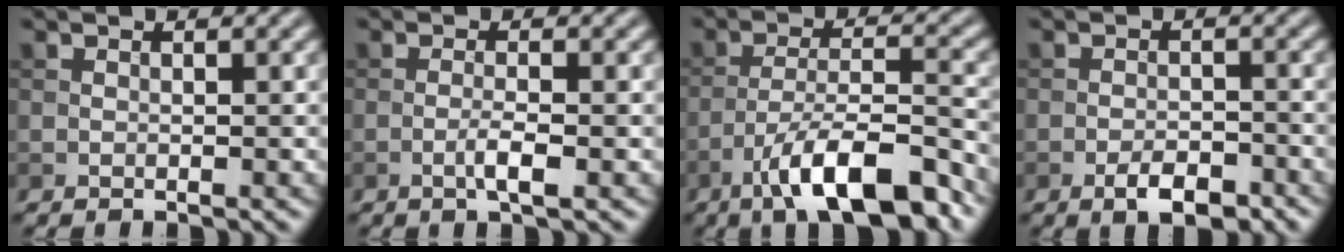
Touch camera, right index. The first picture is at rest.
{"total": 2.0, "force": [-0.7, 0.3, 1.9], "torque": [-0.036, 0.002, -0.016]}
{"total": 10.1, "force": [-6.4, 2.7, 7.3], "torque": [-0.117, 0.010, -0.113]}
{"total": 3.3, "force": [-2.0, 1.4, 2.3], "torque": [-0.035, 0.002, -0.034]}